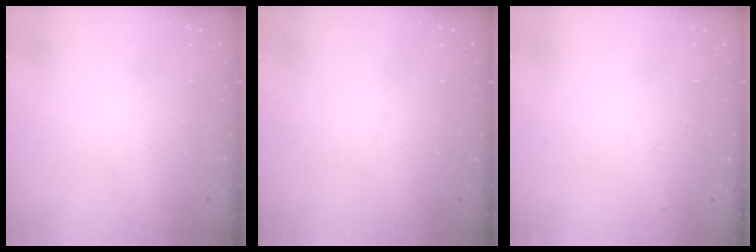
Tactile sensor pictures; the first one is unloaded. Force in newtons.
{"total": 0.0}
{"total": 2.5, "press": 2.5, "slide": 0.4}